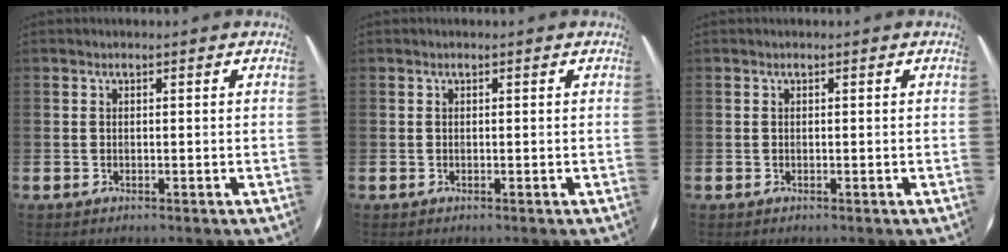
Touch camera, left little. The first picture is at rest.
{"total": 0.0}
{"total": 0.0}